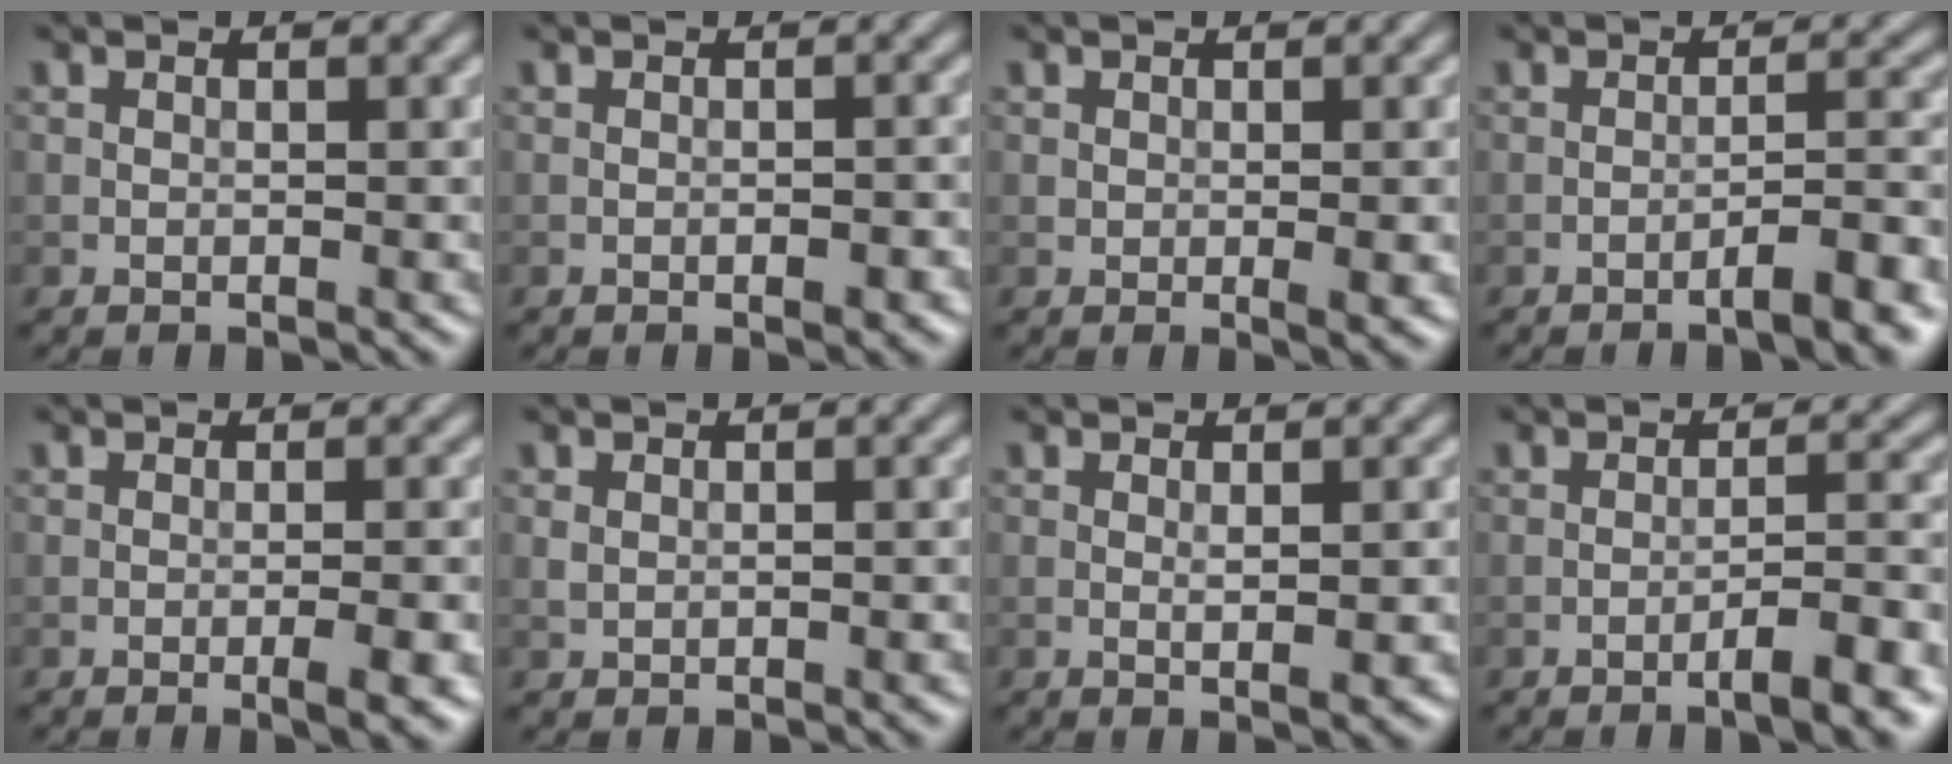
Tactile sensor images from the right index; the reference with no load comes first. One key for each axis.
{"total": 1.7, "fx": -0.7, "fy": 0.5, "fz": 1.5, "tx": -0.021, "ty": 0.001, "tz": -0.009}
{"total": 1.8, "fx": -0.2, "fy": 0.7, "fz": 1.7, "tx": -0.024, "ty": -0.006, "tz": 0.001}
{"total": 4.3, "fx": -2.5, "fy": 0.7, "fz": 3.4, "tx": -0.039, "ty": 0.017, "tz": -0.044}
{"total": 3.9, "fx": -1.2, "fy": 0.9, "fz": 3.5, "tx": -0.046, "ty": 0.000, "tz": -0.019}
{"total": 1.4, "fx": -0.2, "fy": 0.7, "fz": 1.2, "tx": -0.021, "ty": -0.001, "tz": 0.001}
{"total": 1.8, "fx": 0.0, "fy": 0.3, "fz": 1.8, "tx": -0.030, "ty": -0.002, "tz": 0.001}
{"total": 4.7, "fx": -2.6, "fy": 0.8, "fz": 3.8, "tx": -0.050, "ty": 0.013, "tz": -0.044}